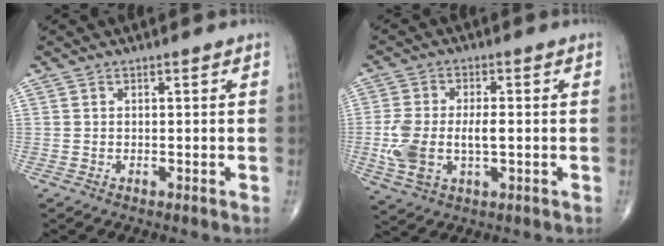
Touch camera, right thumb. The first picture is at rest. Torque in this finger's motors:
{"motor_torque": [1.46, 1.77, 1.11, -0.12, 0.09]}